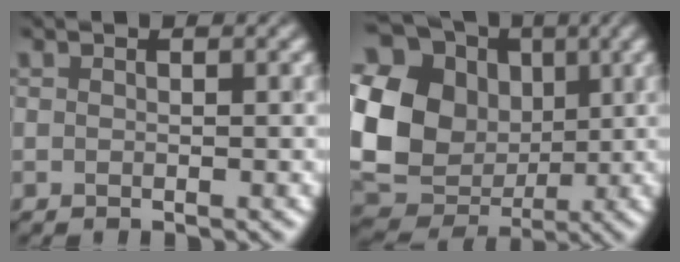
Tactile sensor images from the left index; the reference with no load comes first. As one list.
[{"total": 15.9, "force": [2.5, 13.8, 7.6], "torque": [-0.188, 0.022, 0.029]}]